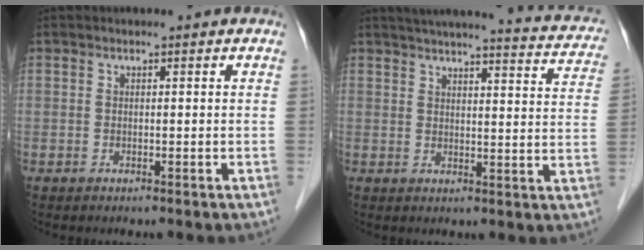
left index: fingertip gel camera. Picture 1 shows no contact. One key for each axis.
{"total": 19.4, "fx": 17.1, "fy": 2.8, "fz": 8.6, "tx": -0.112, "ty": -0.009, "tz": 0.194}